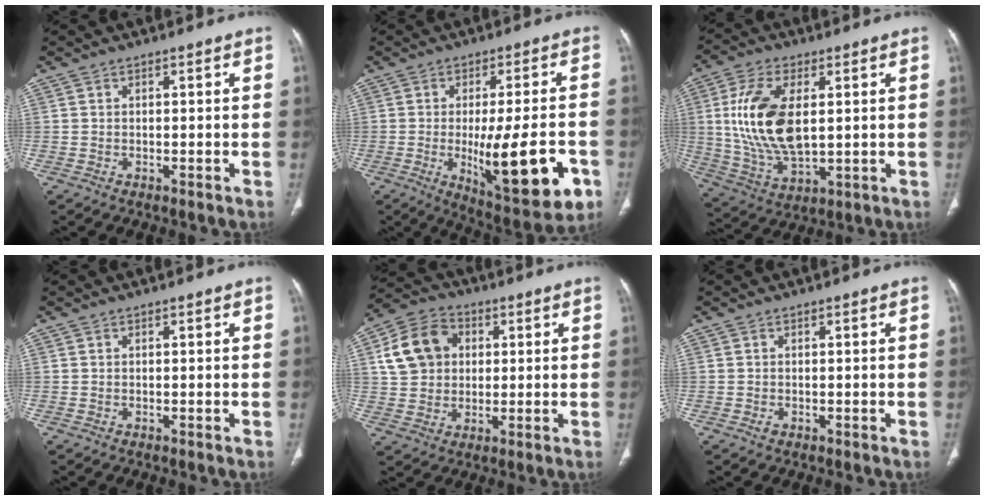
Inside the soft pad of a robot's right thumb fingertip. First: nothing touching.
{"total": 17.7, "force": [-4.6, 5.1, 16.3], "torque": [-0.230, -0.005, -0.051]}
{"total": 16.1, "force": [2.4, 8.2, 13.7], "torque": [-0.276, -0.012, 0.054]}
{"total": 0.0}
{"total": 11.8, "force": [2.7, 9.7, 6.1], "torque": [-0.096, 0.012, 0.045]}
{"total": 0.6, "force": [-0.2, 0.4, 0.3], "torque": [-0.008, -0.001, -0.003]}